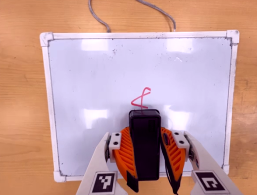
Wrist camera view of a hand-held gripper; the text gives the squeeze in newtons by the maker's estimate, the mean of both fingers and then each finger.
{"total": 7.0, "left": 5.8, "right": 8.3}